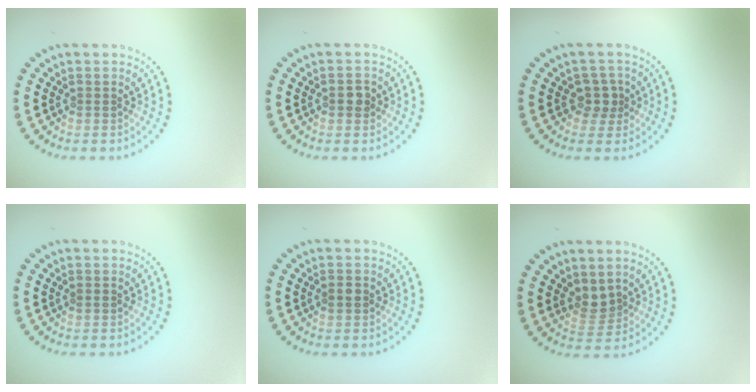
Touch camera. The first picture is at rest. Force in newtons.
{"total": 1.2, "press": 1.2, "slide": 0.2}
{"total": 1.9, "press": 1.7, "slide": 1.0}
{"total": 0.5, "press": 0.5, "slide": 0.2}
{"total": 1.3, "press": 1.3, "slide": 0.1}
{"total": 1.9, "press": 1.6, "slide": 1.1}